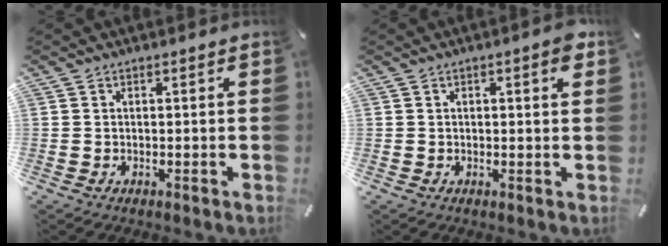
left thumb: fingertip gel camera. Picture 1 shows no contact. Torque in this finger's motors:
{"motor_torque": [-0.01, -0.25, -0.06, 0.22, -0.04]}